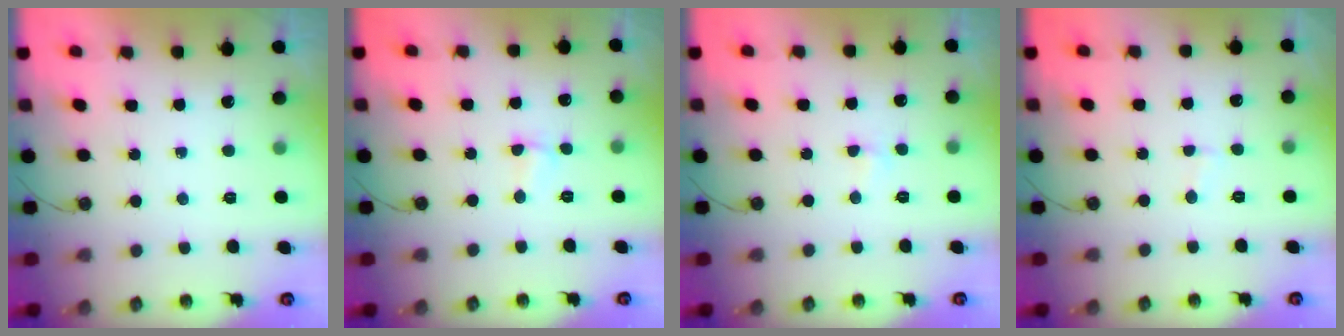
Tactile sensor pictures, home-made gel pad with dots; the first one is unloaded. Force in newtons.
{"total": 2.7, "press": 2.6, "slide": 0.7}
{"total": 2.8, "press": 2.7, "slide": 0.5}
{"total": 1.8, "press": 1.8, "slide": 0.1}